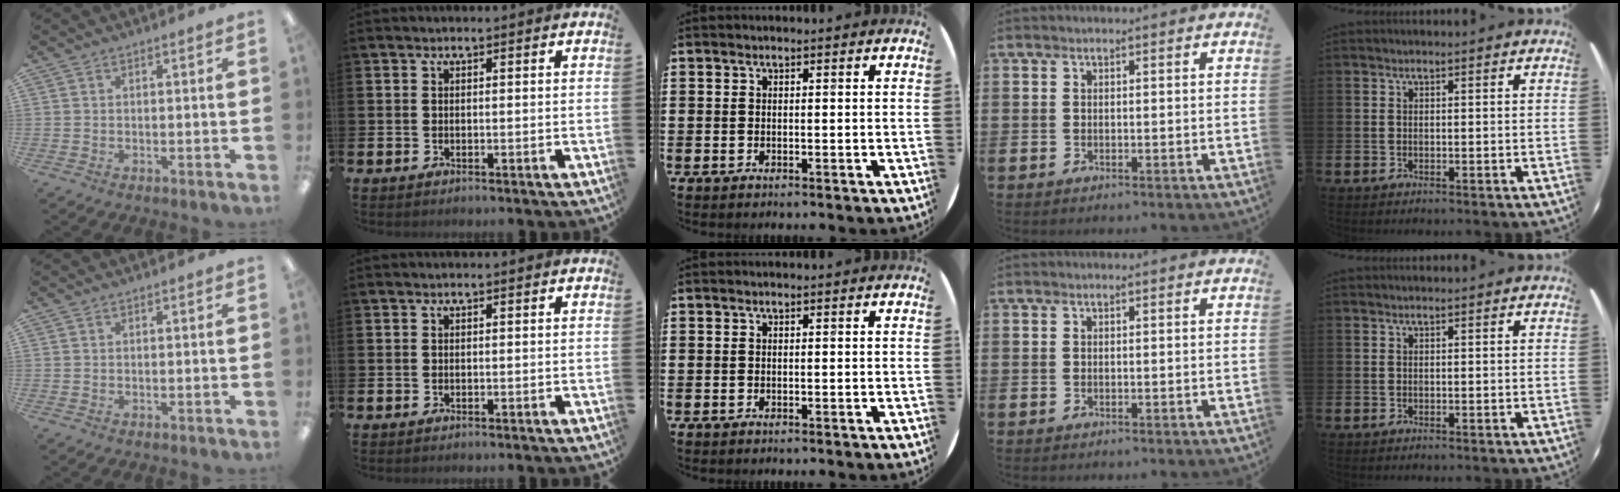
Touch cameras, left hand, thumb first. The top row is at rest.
{}